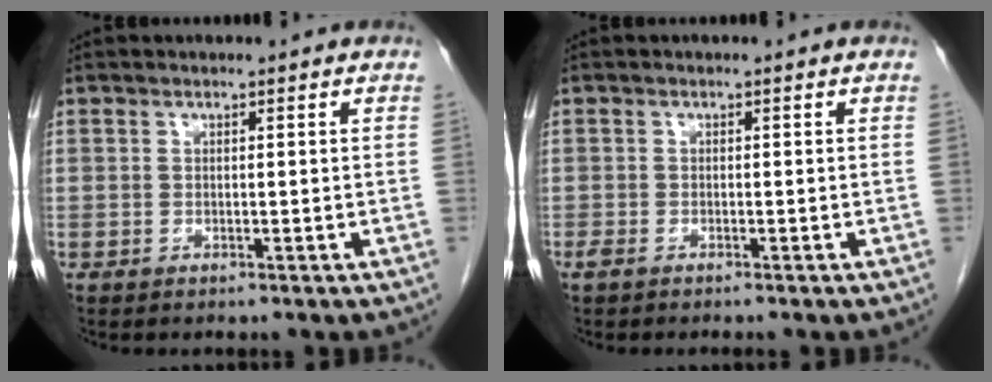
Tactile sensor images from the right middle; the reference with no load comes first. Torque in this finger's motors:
{"motor_torque": [0.09, 0.02, 0.03, 0.02]}